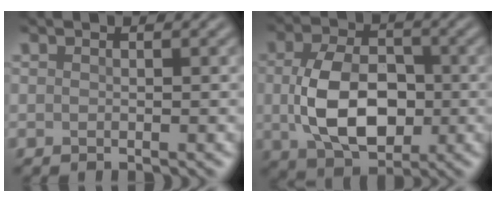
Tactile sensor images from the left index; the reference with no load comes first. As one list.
[{"total": 8.2, "force": [-0.5, 5.3, 6.2], "torque": [-0.130, -0.008, -0.006]}]